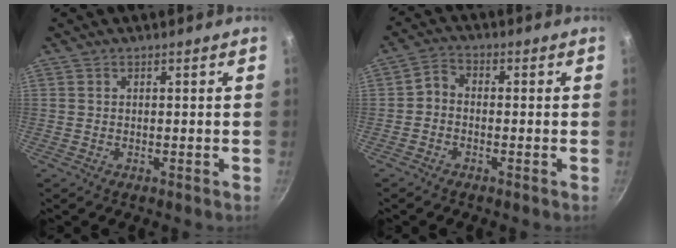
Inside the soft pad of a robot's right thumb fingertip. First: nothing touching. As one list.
[{"total": 3.4, "force": [-0.9, 2.4, 2.3], "torque": [-0.036, 0.017, -0.030]}]